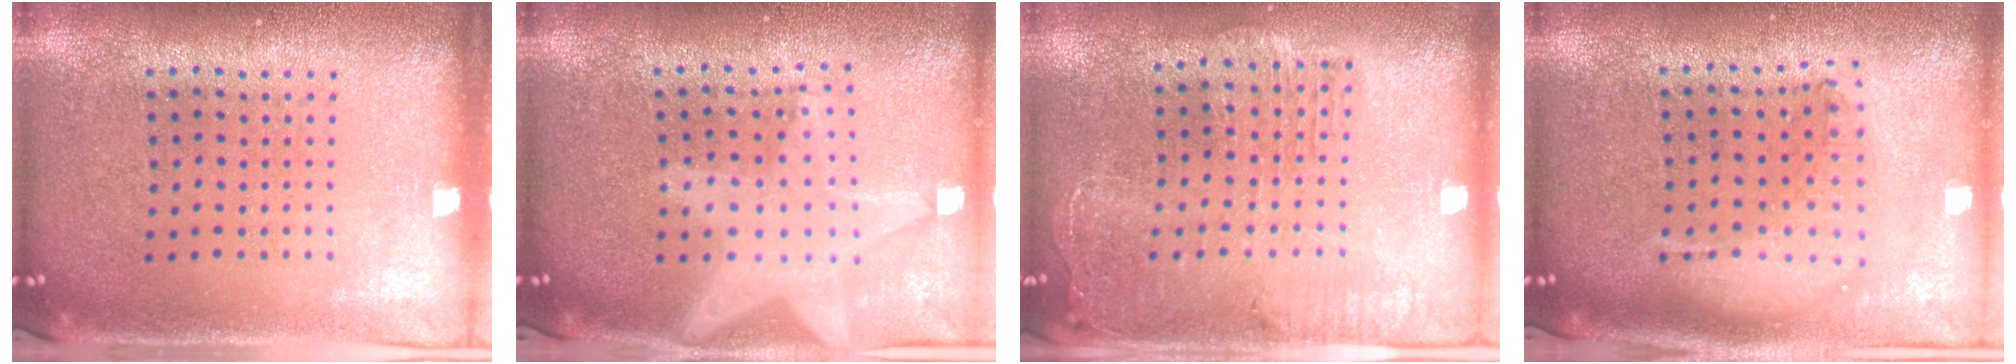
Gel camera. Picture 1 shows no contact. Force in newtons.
{"total": 2.2, "press": 1.8, "slide": 1.3}
{"total": 2.0, "press": 1.8, "slide": 0.8}
{"total": 1.8, "press": 1.5, "slide": 1.0}